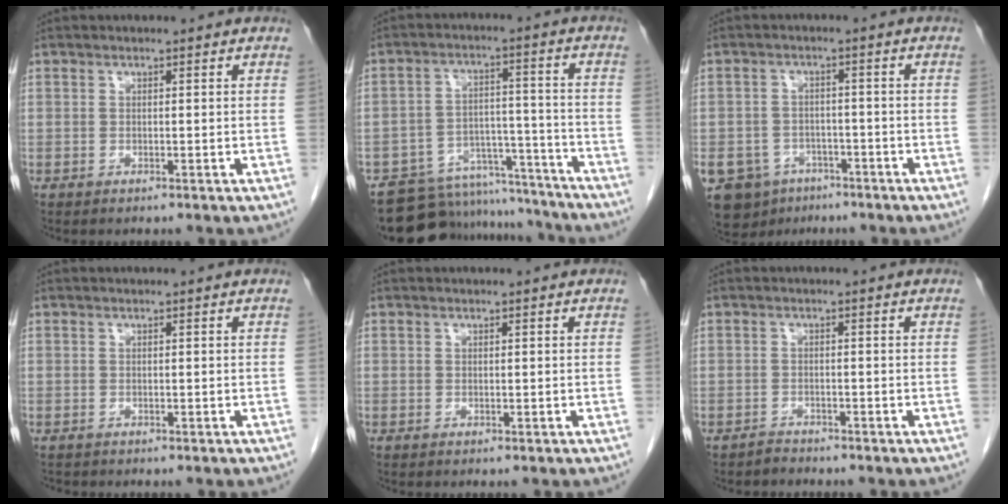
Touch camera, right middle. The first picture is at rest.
{"total": 15.7, "force": [-14.9, 4.5, 2.2], "torque": [-0.036, 0.042, -0.209]}
{"total": 10.3, "force": [-5.9, 7.8, 3.0], "torque": [-0.074, 0.004, -0.083]}
{"total": 0.7, "force": [-0.6, 0.3, 0.0], "torque": [-0.008, -0.001, -0.011]}
{"total": 0.0}
{"total": 1.1, "force": [-1.0, 0.0, -0.3], "torque": [0.005, -0.005, -0.018]}